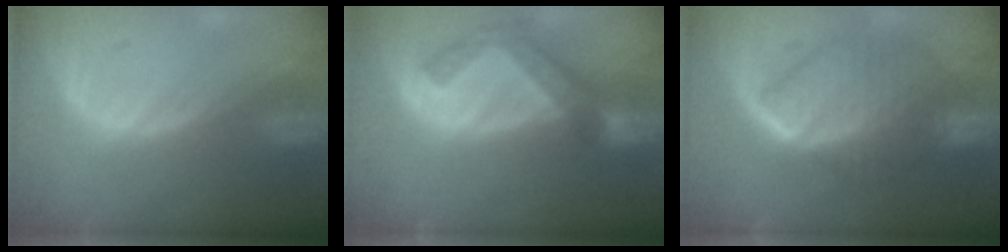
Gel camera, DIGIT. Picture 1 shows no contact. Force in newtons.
{"total": 6.2, "press": 6.0, "slide": 1.4}
{"total": 10.3, "press": 10.2, "slide": 0.9}